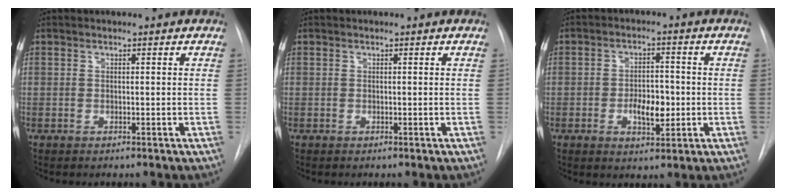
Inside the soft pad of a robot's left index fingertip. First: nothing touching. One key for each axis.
{"total": 0.0}
{"total": 5.6, "fx": -1.9, "fy": 2.6, "fz": 4.6, "tx": -0.073, "ty": -0.004, "tz": -0.025}